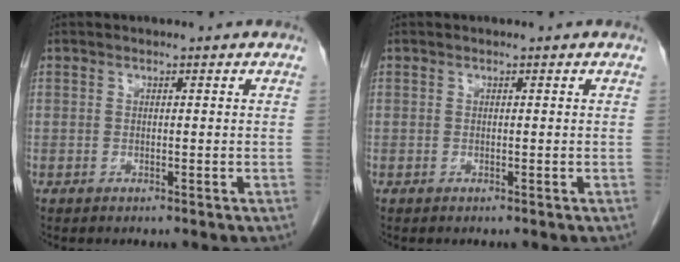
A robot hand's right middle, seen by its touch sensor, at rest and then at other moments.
{"total": 0.0}